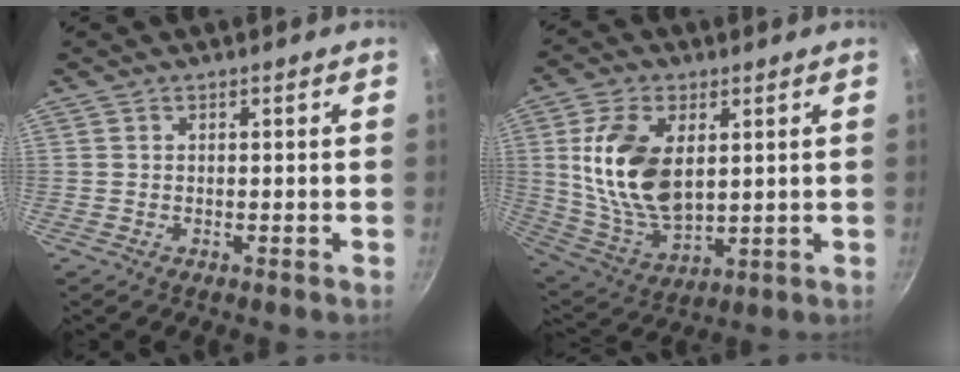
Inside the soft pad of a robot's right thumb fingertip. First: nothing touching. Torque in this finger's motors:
{"motor_torque": [0.24, 0.49, 1.65, 0.53, 0.19]}